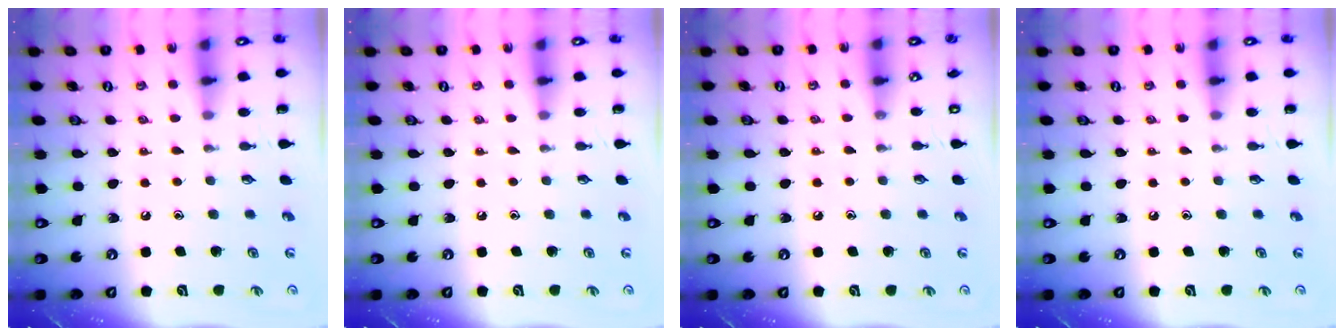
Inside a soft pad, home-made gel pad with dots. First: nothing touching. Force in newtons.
{"total": 0.0}
{"total": 4.1, "press": 4.1, "slide": 0.6}
{"total": 0.0}